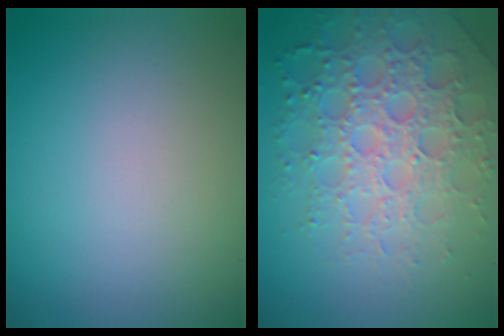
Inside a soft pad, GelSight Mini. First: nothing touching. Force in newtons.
{"total": 5.4, "press": 5.2, "slide": 1.5}